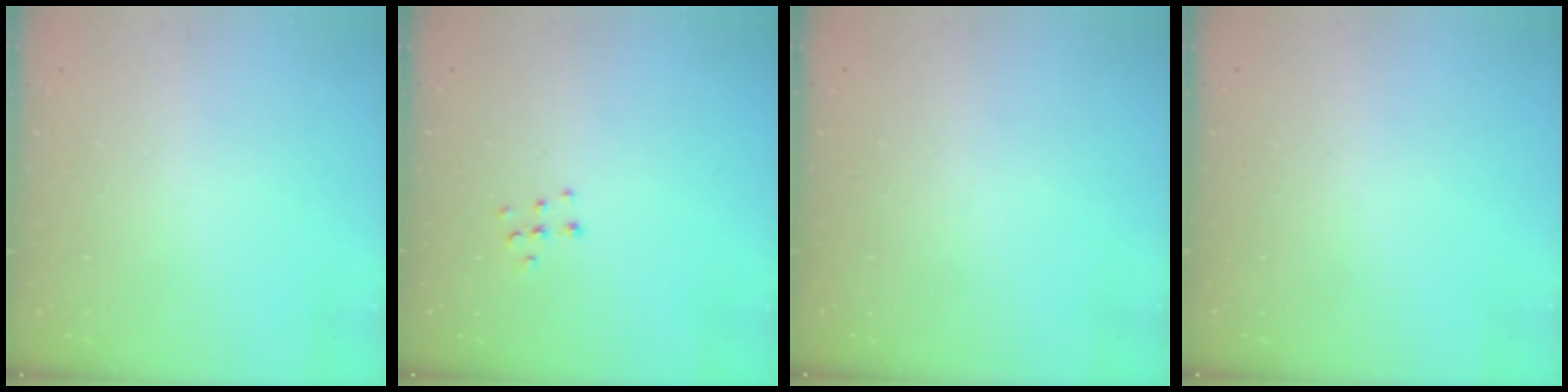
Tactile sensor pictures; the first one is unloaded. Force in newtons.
{"total": 5.8, "press": 5.8, "slide": 0.3}
{"total": 0.0}
{"total": 0.0}